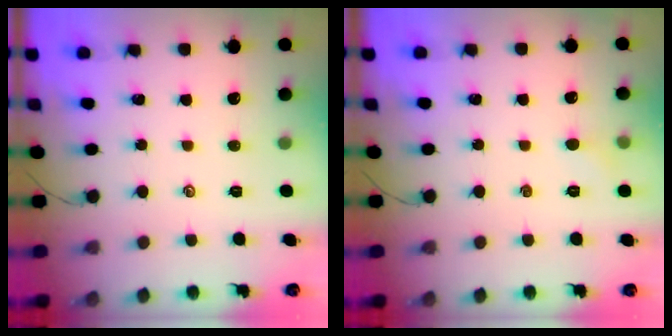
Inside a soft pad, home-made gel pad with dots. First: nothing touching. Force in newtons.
{"total": 3.3, "press": 3.1, "slide": 1.0}